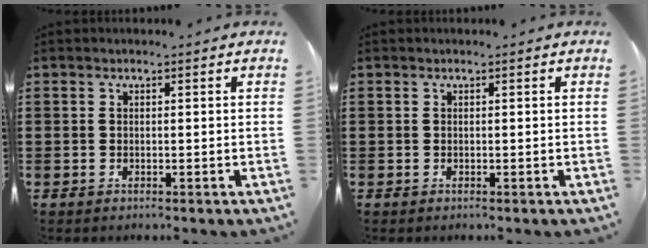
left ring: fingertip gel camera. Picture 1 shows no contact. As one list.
[{"total": 0.0}]